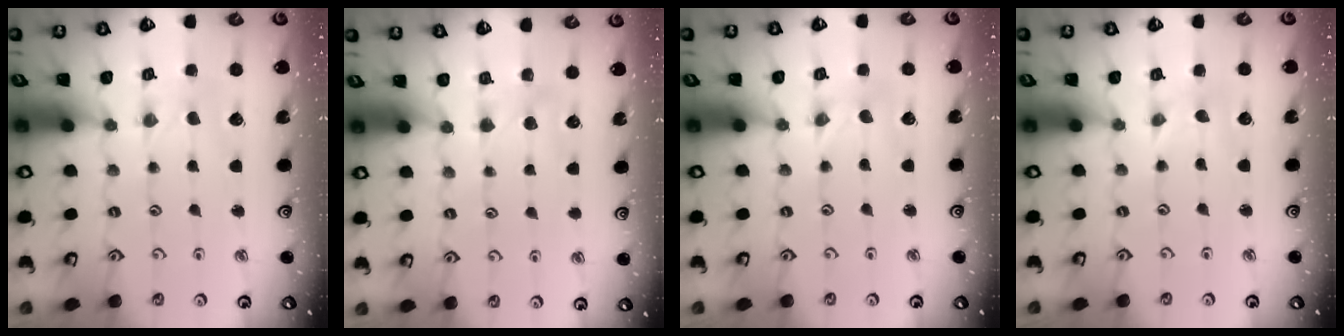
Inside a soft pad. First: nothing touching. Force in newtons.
{"total": 3.4, "press": 3.3, "slide": 0.6}
{"total": 0.0}
{"total": 0.0}